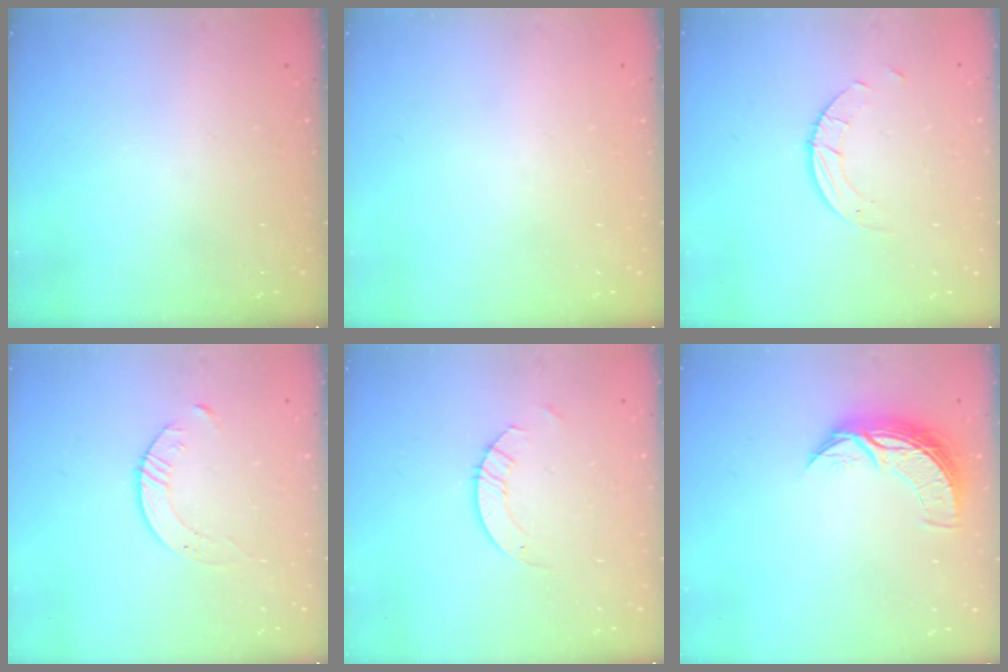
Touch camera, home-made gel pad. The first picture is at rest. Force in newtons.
{"total": 0.0}
{"total": 2.6, "press": 2.6, "slide": 0.3}
{"total": 3.6, "press": 3.5, "slide": 0.4}
{"total": 3.2, "press": 3.2, "slide": 0.3}
{"total": 7.8, "press": 7.8, "slide": 0.2}